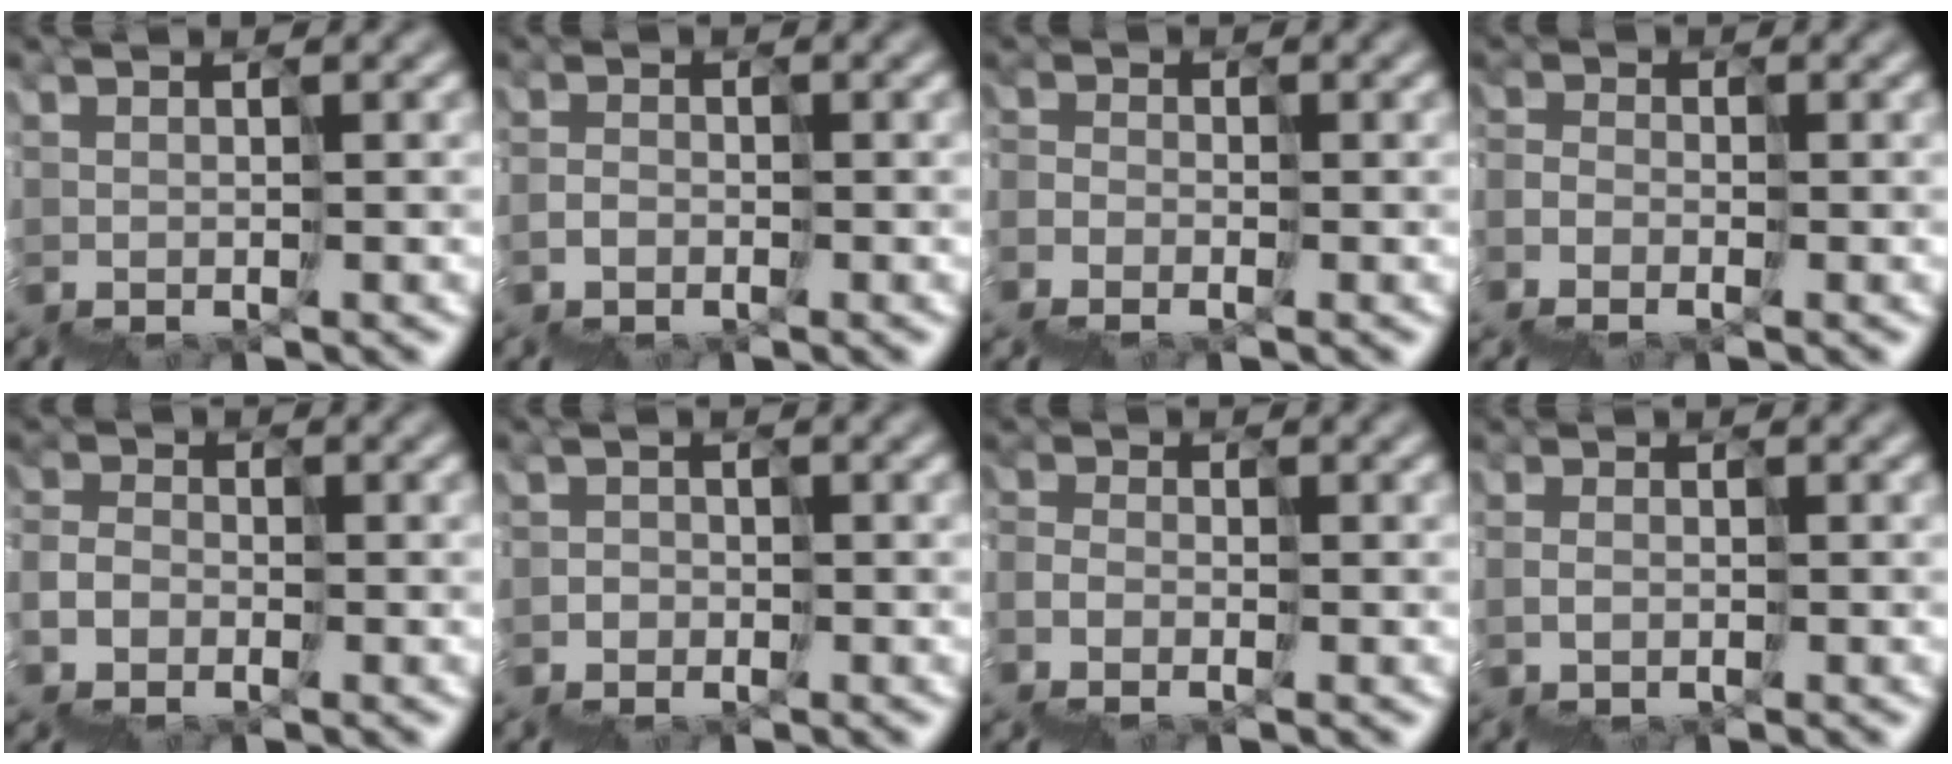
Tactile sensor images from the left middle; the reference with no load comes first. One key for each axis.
{"total": 2.8, "fx": -2.4, "fy": 1.3, "fz": -0.5, "tx": 0.019, "ty": -0.002, "tz": -0.045}
{"total": 4.1, "fx": -3.6, "fy": 1.8, "fz": -0.4, "tx": 0.018, "ty": -0.008, "tz": -0.057}
{"total": 4.1, "fx": -3.8, "fy": 1.5, "fz": -0.7, "tx": 0.023, "ty": -0.008, "tz": -0.062}
{"total": 4.2, "fx": -3.4, "fy": 1.9, "fz": -1.5, "tx": 0.041, "ty": 0.000, "tz": -0.056}
{"total": 2.3, "fx": -1.5, "fy": 1.7, "fz": -0.5, "tx": 0.015, "ty": -0.002, "tz": -0.031}
{"total": 3.6, "fx": -3.3, "fy": 1.2, "fz": -0.4, "tx": 0.016, "ty": -0.011, "tz": -0.055}
{"total": 1.4, "fx": -1.3, "fy": 0.3, "fz": -0.5, "tx": 0.015, "ty": -0.006, "tz": -0.023}